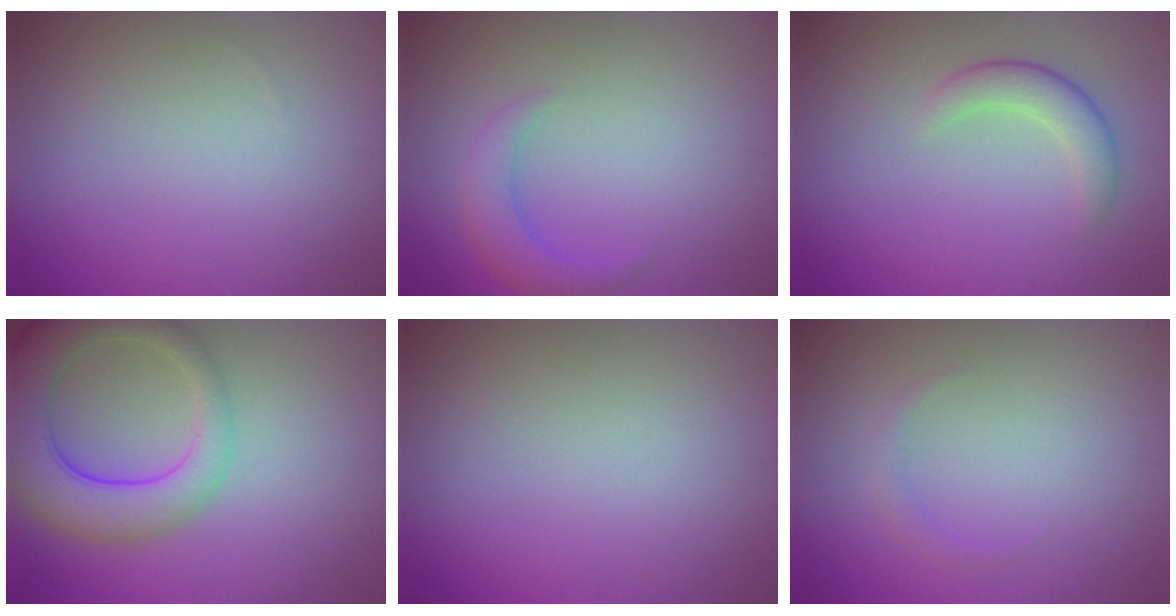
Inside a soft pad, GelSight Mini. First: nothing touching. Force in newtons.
{"total": 2.6, "press": 2.6, "slide": 0.2}
{"total": 2.7, "press": 2.7, "slide": 0.1}
{"total": 7.3, "press": 7.2, "slide": 0.6}
{"total": 0.0}
{"total": 0.8, "press": 0.8, "slide": 0.0}